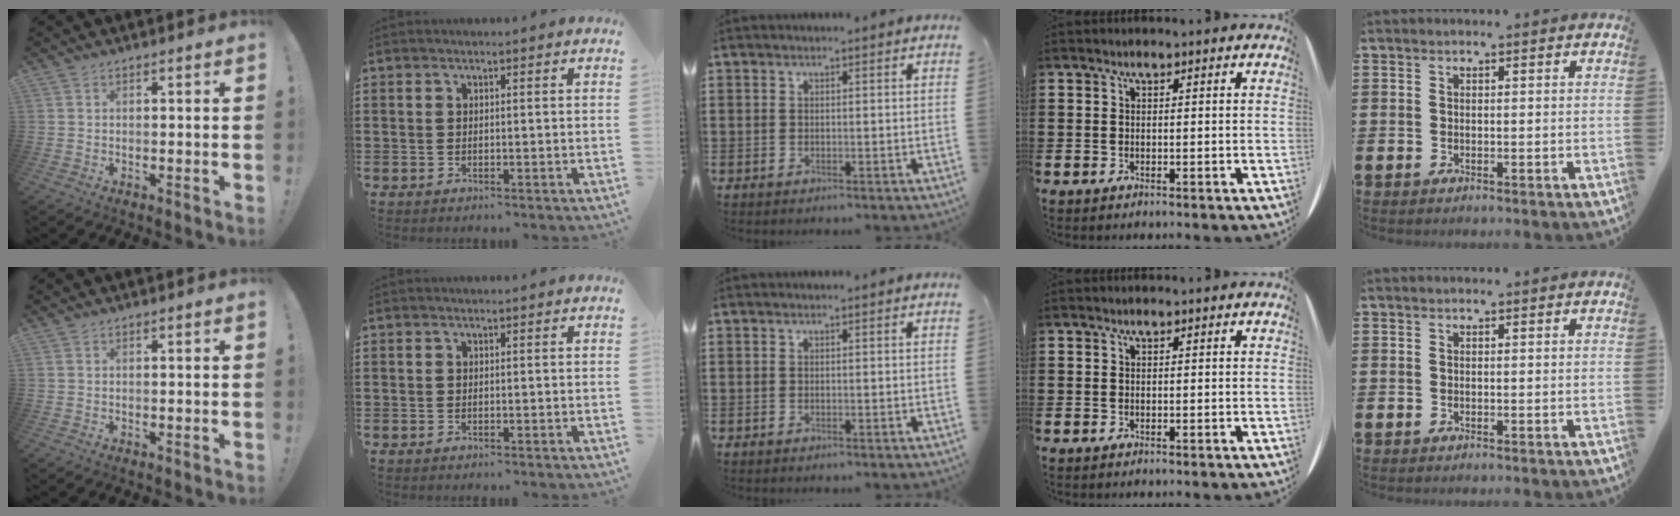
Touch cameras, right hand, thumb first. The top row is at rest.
{}